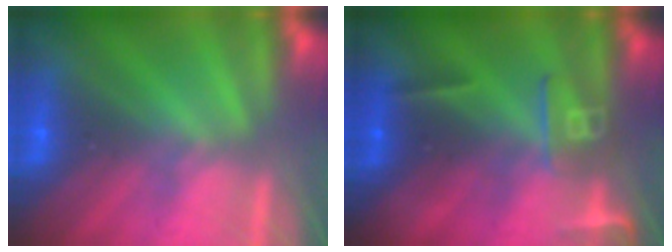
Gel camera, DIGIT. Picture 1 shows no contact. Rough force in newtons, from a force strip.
{"total": 2.7}